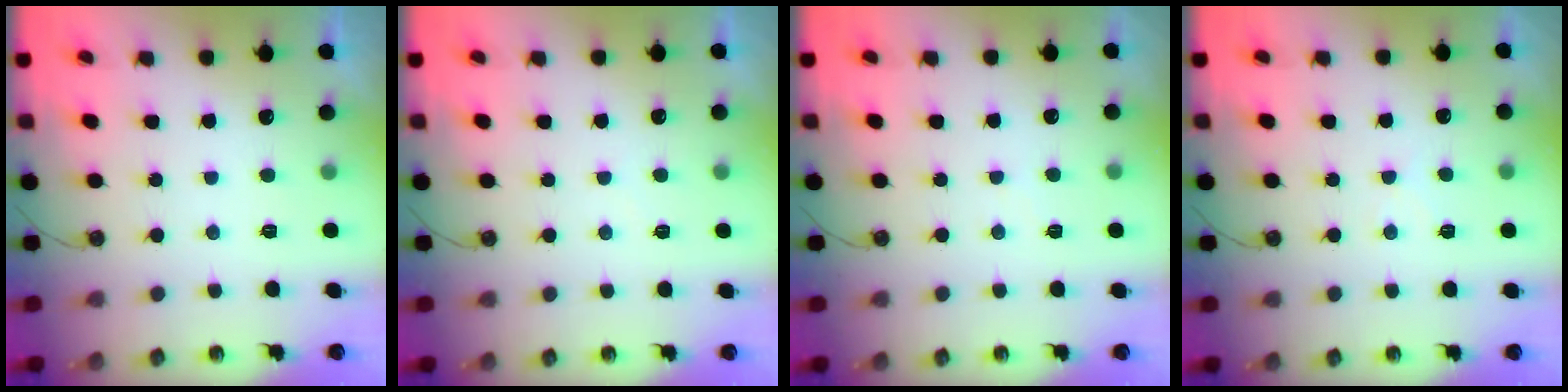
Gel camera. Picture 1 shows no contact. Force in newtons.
{"total": 3.1, "press": 3.1, "slide": 0.4}
{"total": 2.5, "press": 2.4, "slide": 0.4}
{"total": 3.6, "press": 3.5, "slide": 0.5}